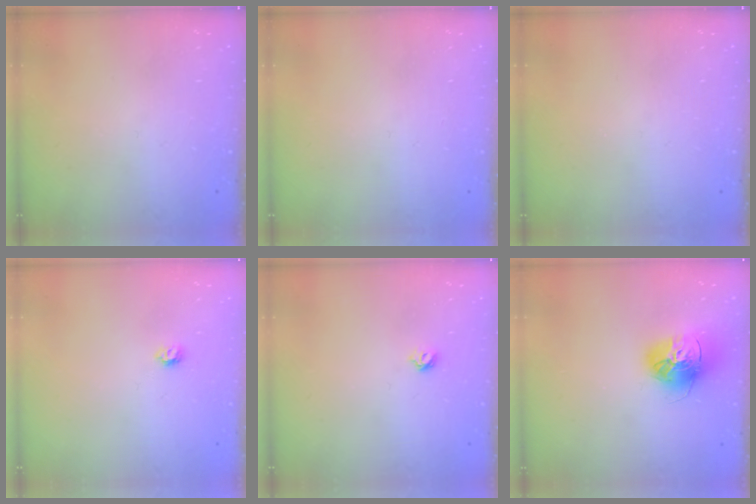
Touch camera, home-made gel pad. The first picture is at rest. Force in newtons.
{"total": 0.0}
{"total": 0.0}
{"total": 4.0, "press": 3.9, "slide": 0.6}
{"total": 4.8, "press": 4.8, "slide": 0.8}
{"total": 15.9, "press": 15.8, "slide": 1.4}